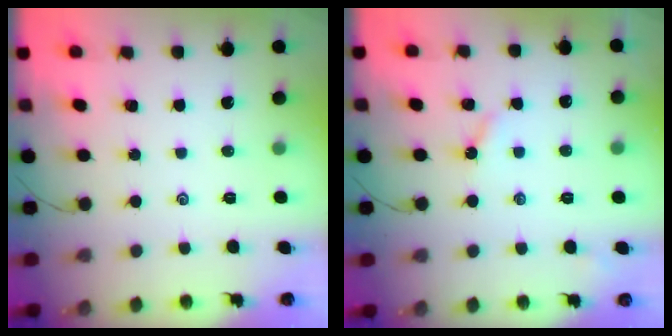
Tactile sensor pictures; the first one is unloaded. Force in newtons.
{"total": 3.5, "press": 3.4, "slide": 0.4}